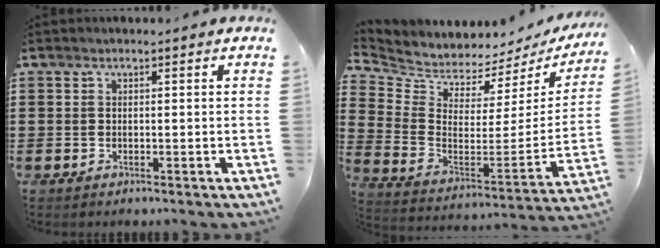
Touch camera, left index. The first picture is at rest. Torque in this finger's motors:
{"motor_torque": [2.14, 0.00, 0.25, -0.01]}